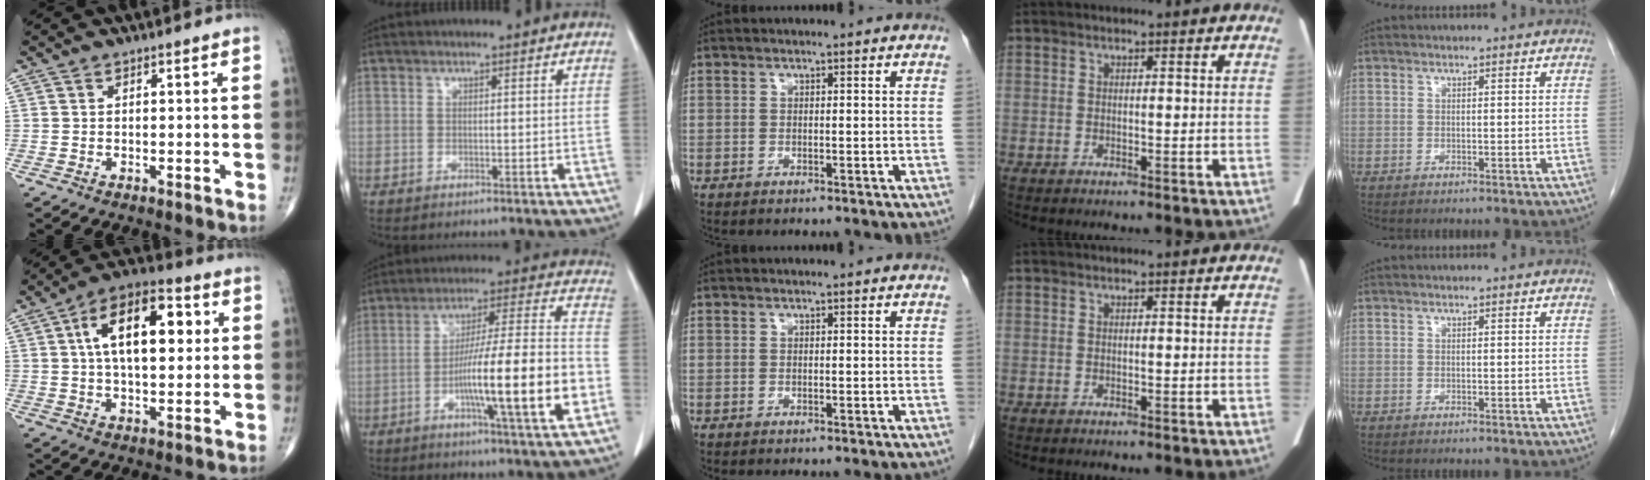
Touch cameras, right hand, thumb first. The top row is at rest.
{"thumb": {"total": 16.2, "force": [3.6, 8.1, 13.6], "torque": [-0.202, 0.014, 0.055]}, "index": {"total": 17.8, "force": [-4.9, 0.5, 17.1], "torque": [-0.275, 0.002, -0.079]}}